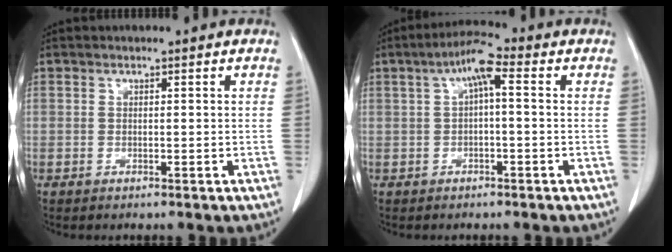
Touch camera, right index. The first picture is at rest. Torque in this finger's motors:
{"motor_torque": [0.55, -0.05, 0.17, 0.05]}